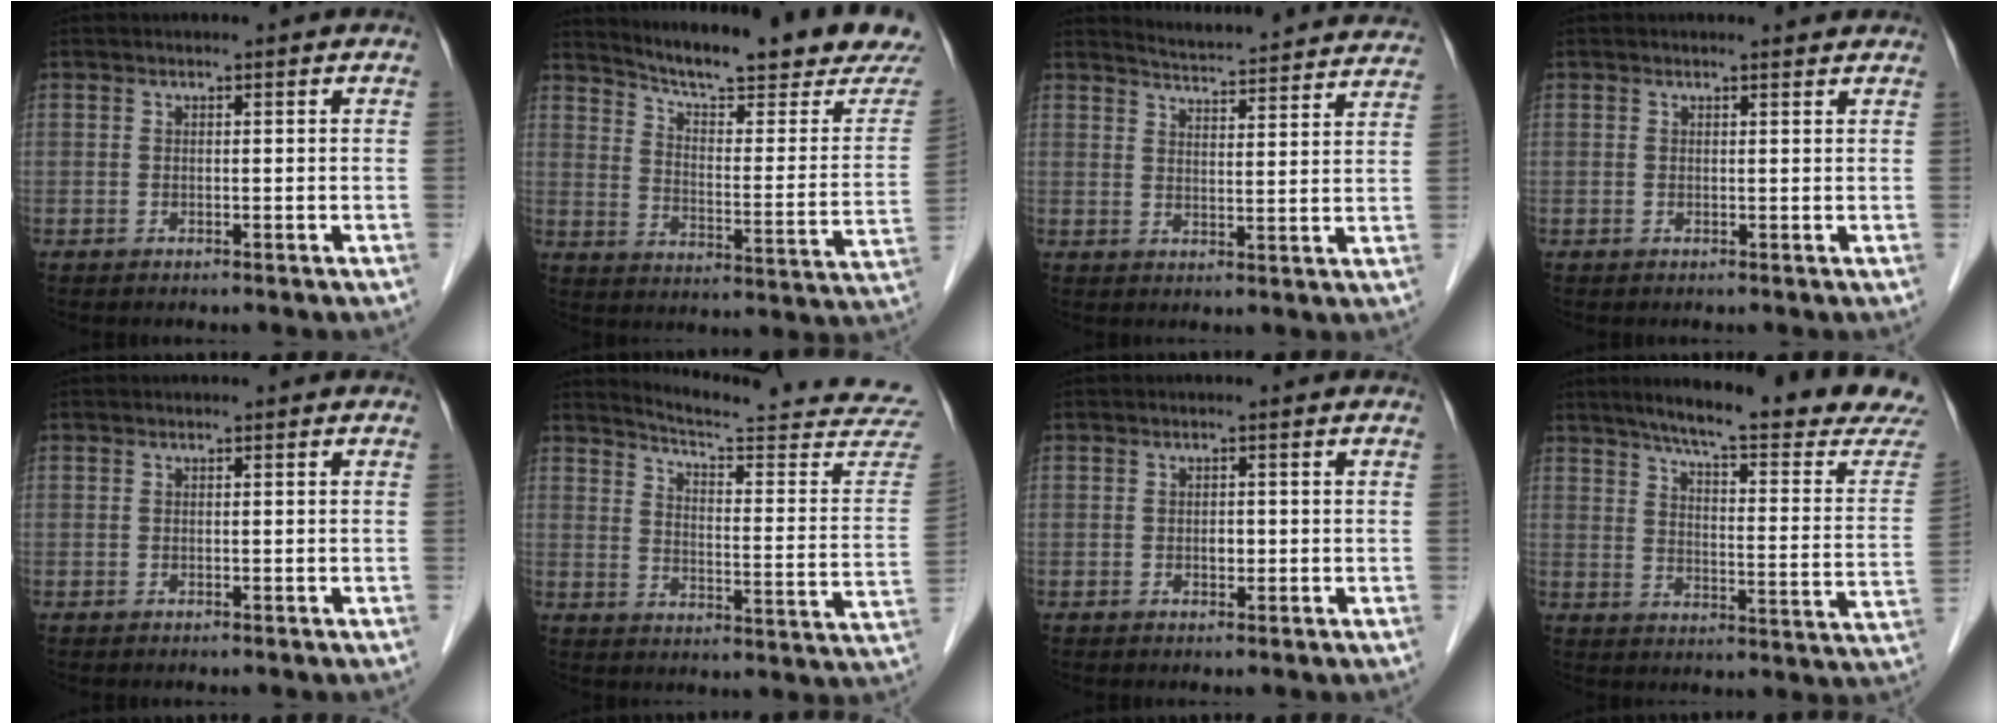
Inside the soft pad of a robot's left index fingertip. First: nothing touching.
{"total": 22.0, "force": [20.0, 0.8, 9.1], "torque": [-0.137, -0.070, 0.263]}
{"total": 19.0, "force": [18.5, 1.5, 4.3], "torque": [-0.063, -0.039, 0.220]}
{"total": 1.7, "force": [1.7, 0.2, 0.2], "torque": [-0.012, -0.001, 0.017]}
{"total": 0.0}
{"total": 22.2, "force": [21.6, -0.3, 5.2], "torque": [-0.077, -0.129, 0.254]}
{"total": 1.1, "force": [-0.2, 0.7, 0.8], "torque": [-0.015, 0.001, -0.002]}
{"total": 22.6, "force": [20.1, 0.3, 10.2], "torque": [-0.142, -0.071, 0.251]}